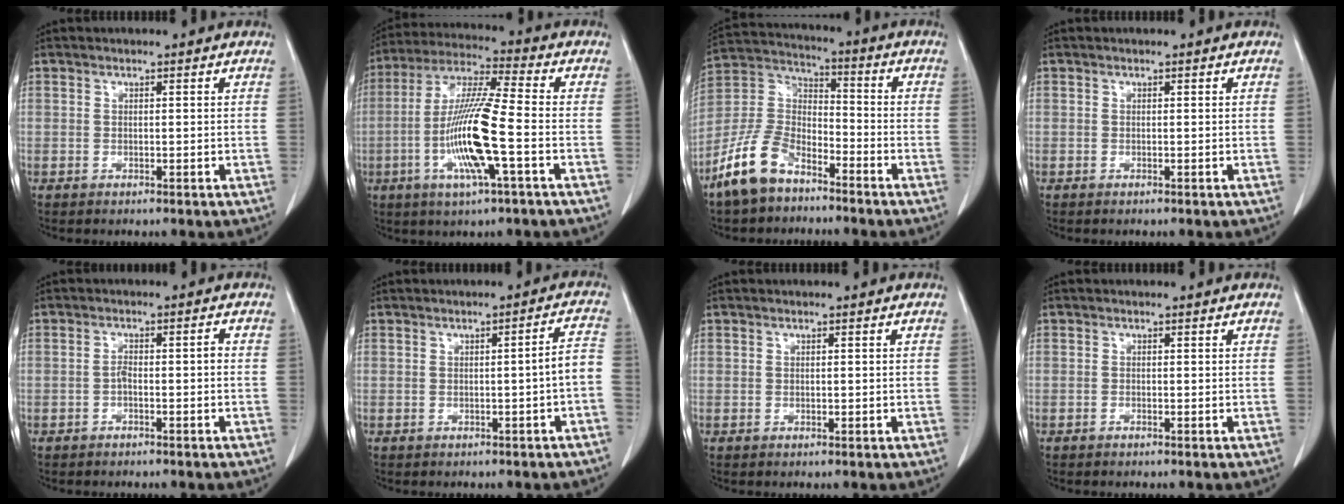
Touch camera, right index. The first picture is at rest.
{"total": 14.1, "force": [-3.7, 0.6, 13.6], "torque": [-0.277, -0.008, -0.074]}
{"total": 11.5, "force": [-8.1, 5.5, 6.1], "torque": [-0.146, 0.009, -0.165]}
{"total": 0.0}
{"total": 2.2, "force": [-1.0, 0.6, 1.9], "torque": [-0.031, 0.005, -0.015]}
{"total": 3.4, "force": [-1.3, -0.1, 3.2], "torque": [-0.035, 0.011, -0.019]}
{"total": 0.0}
{"total": 0.0}